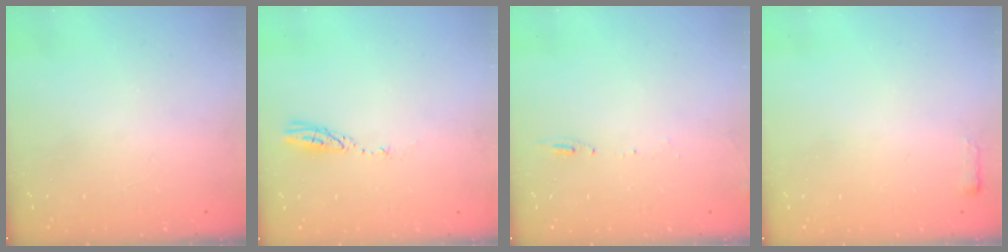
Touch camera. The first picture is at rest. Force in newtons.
{"total": 3.6, "press": 3.6, "slide": 0.2}
{"total": 5.6, "press": 5.3, "slide": 1.7}
{"total": 2.4, "press": 2.4, "slide": 0.4}